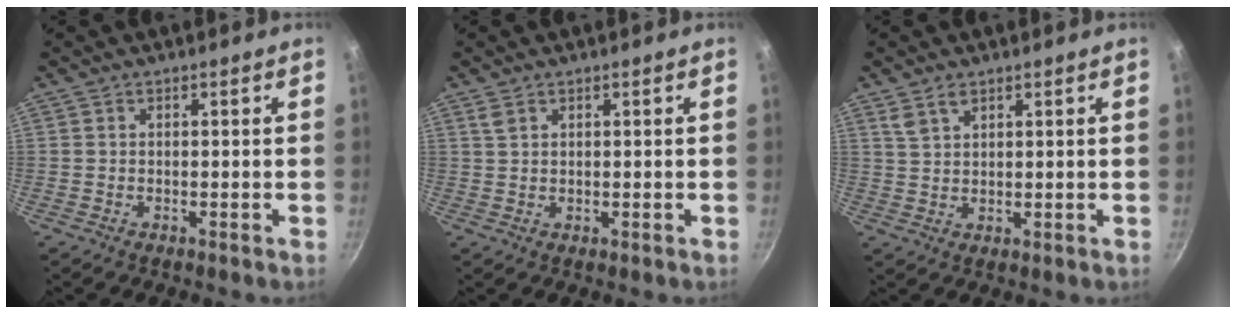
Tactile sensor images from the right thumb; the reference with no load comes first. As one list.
[{"total": 1.8, "force": [1.1, 1.0, 1.0], "torque": [-0.016, -0.002, 0.023]}, {"total": 3.5, "force": [2.2, 1.9, 2.0], "torque": [-0.031, -0.007, 0.048]}]